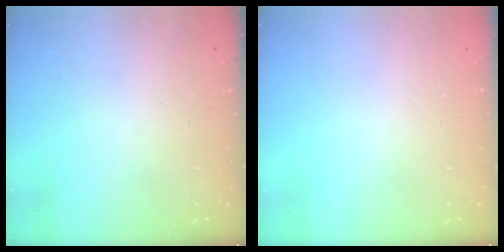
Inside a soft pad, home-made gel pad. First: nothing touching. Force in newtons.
{"total": 0.0}